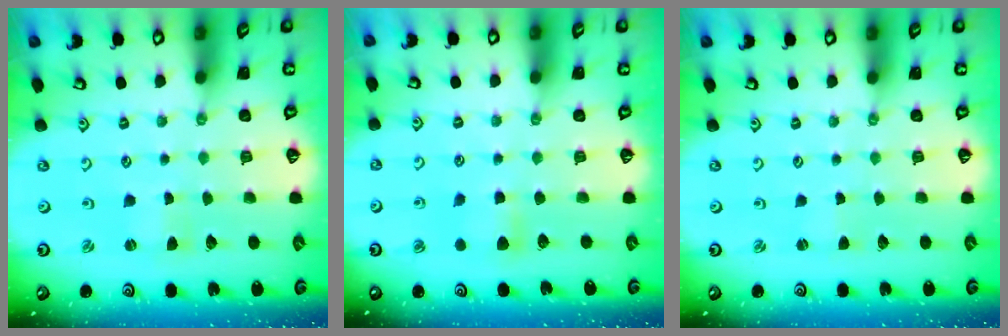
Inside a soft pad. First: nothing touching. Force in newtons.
{"total": 5.1, "press": 5.0, "slide": 0.7}
{"total": 0.5, "press": 0.5, "slide": 0.0}